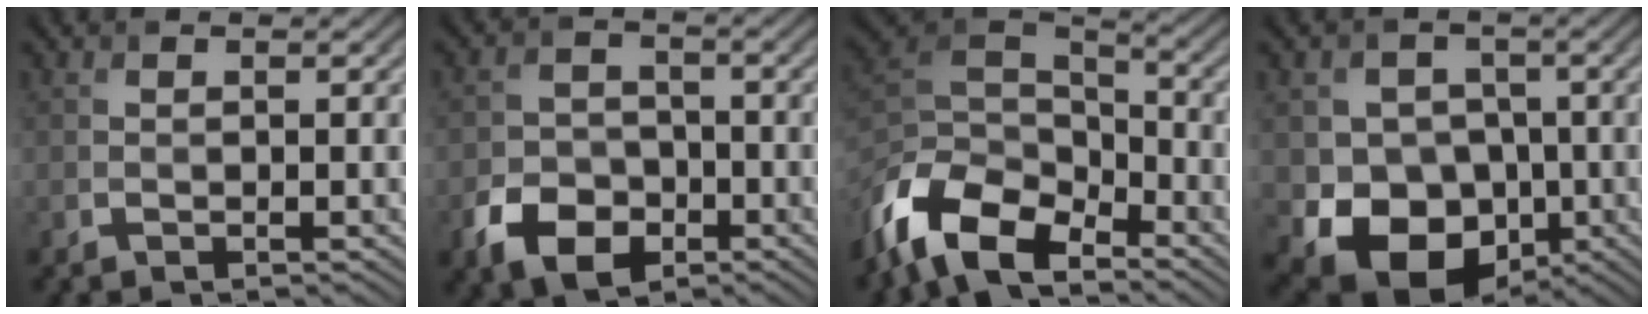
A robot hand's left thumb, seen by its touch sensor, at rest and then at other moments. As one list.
[{"total": 6.8, "force": [-3.4, 4.8, 3.4], "torque": [-0.070, -0.013, -0.067]}, {"total": 12.7, "force": [-8.2, 6.2, 7.3], "torque": [-0.175, -0.014, -0.169]}, {"total": 11.7, "force": [-3.5, 9.8, 5.3], "torque": [-0.094, -0.030, -0.078]}]